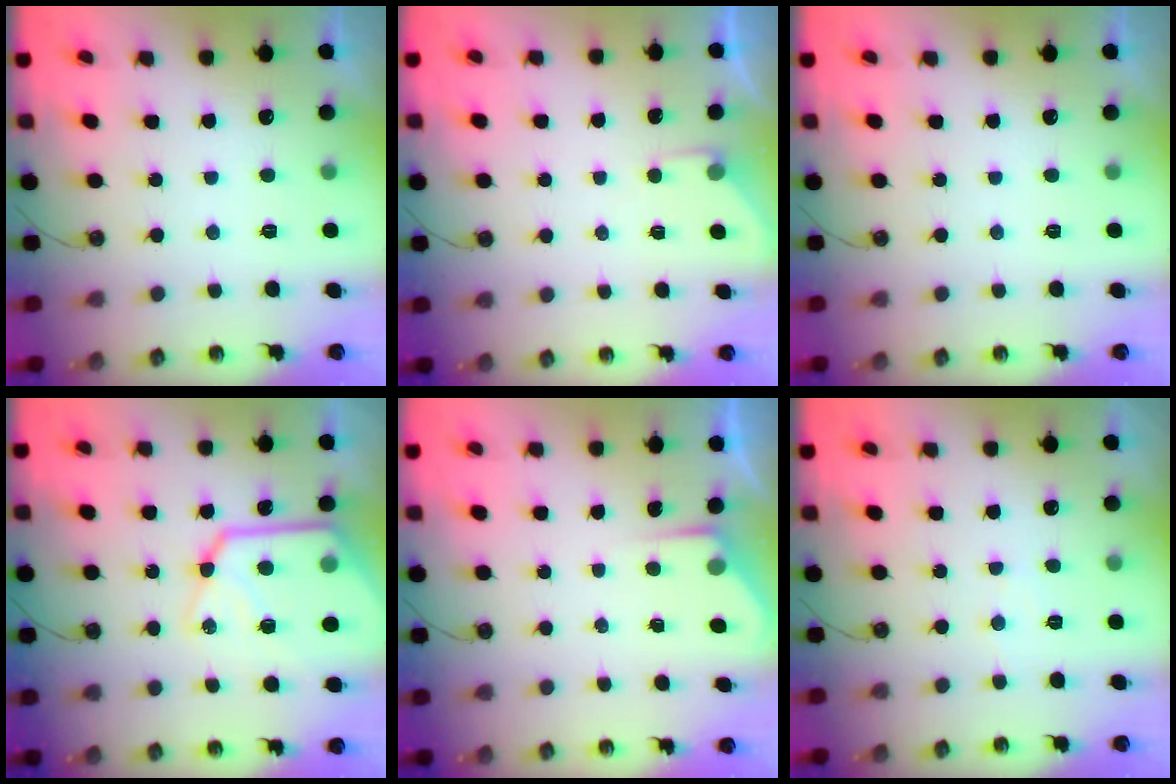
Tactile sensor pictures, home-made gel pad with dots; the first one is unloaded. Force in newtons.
{"total": 1.9, "press": 1.9, "slide": 0.3}
{"total": 0.0}
{"total": 20.1, "press": 20.0, "slide": 2.4}
{"total": 2.8, "press": 2.8, "slide": 0.4}
{"total": 3.8, "press": 3.7, "slide": 0.5}